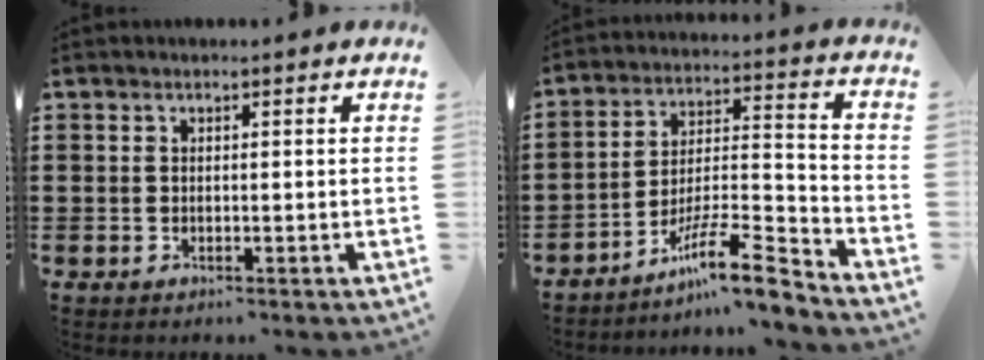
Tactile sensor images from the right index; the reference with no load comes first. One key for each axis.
{"total": 11.2, "fx": -8.7, "fy": 1.5, "fz": 6.9, "tx": -0.111, "ty": 0.016, "tz": -0.167}